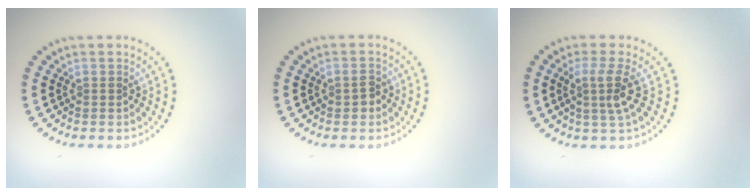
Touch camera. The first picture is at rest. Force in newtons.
{"total": 1.4, "press": 1.4, "slide": 0.1}
{"total": 2.7, "press": 2.0, "slide": 1.7}